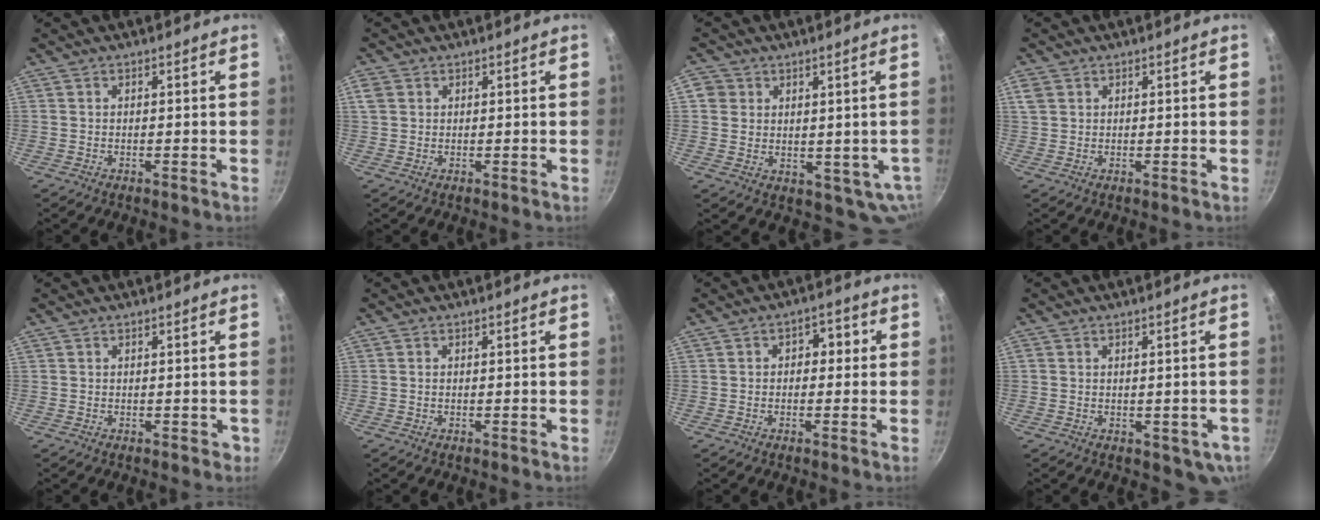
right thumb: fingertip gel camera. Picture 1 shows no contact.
{"total": 2.6, "force": [0.9, 2.1, 1.2], "torque": [-0.021, -0.001, 0.018]}
{"total": 10.6, "force": [2.1, 9.3, 4.7], "torque": [-0.053, 0.003, 0.054]}
{"total": 3.0, "force": [1.3, 2.3, 1.5], "torque": [-0.027, 0.000, 0.028]}
{"total": 1.0, "force": [-0.1, 0.8, 0.6], "torque": [0.001, 0.003, 0.001]}
{"total": 0.0}
{"total": 3.5, "force": [0.2, 2.6, 2.3], "torque": [-0.003, 0.005, -0.004]}
{"total": 4.9, "force": [-0.7, 3.4, 3.4], "torque": [-0.035, -0.001, -0.002]}